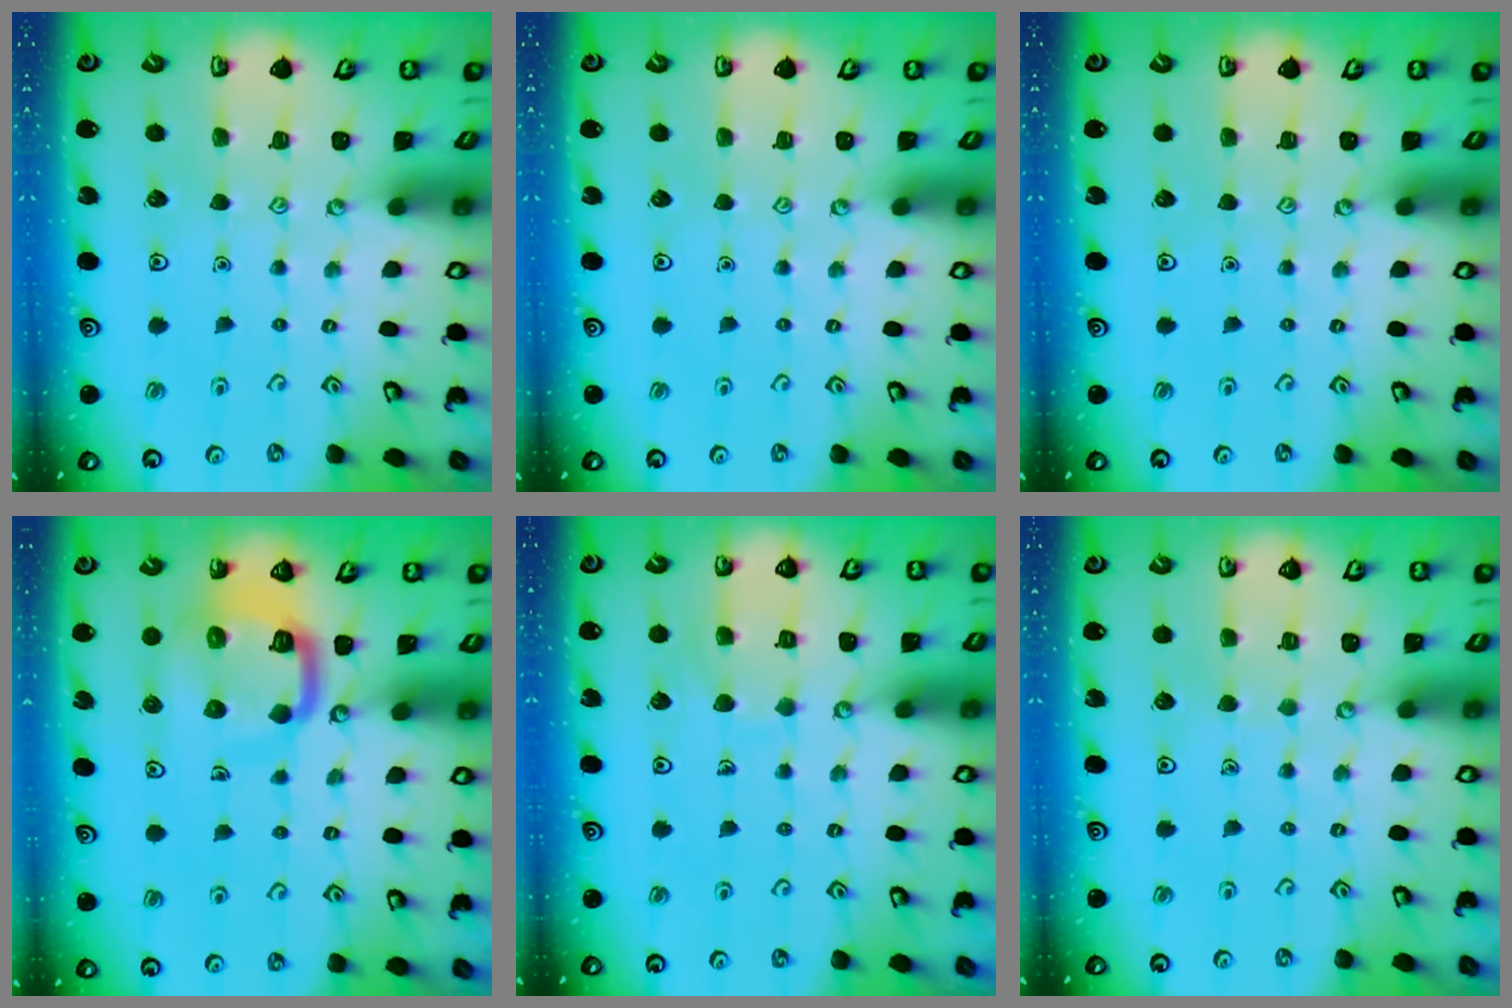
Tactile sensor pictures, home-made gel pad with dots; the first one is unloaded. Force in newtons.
{"total": 0.0}
{"total": 0.0}
{"total": 10.8, "press": 10.8, "slide": 1.1}
{"total": 6.9, "press": 6.9, "slide": 0.6}
{"total": 2.4, "press": 2.4, "slide": 0.2}